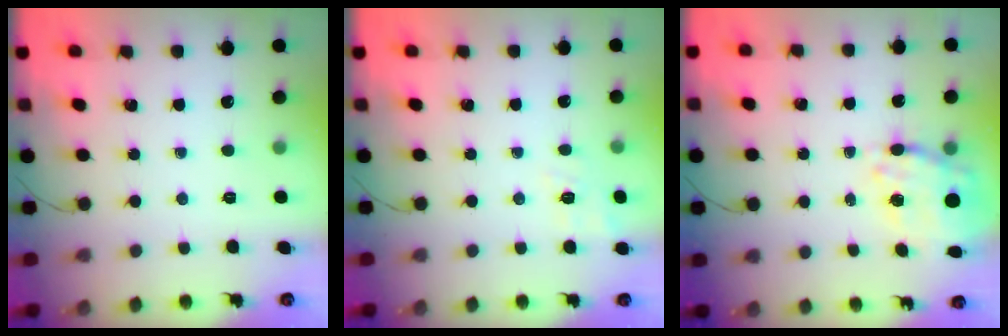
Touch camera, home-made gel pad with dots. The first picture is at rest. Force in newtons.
{"total": 10.4, "press": 10.1, "slide": 2.3}
{"total": 8.6, "press": 7.7, "slide": 3.8}